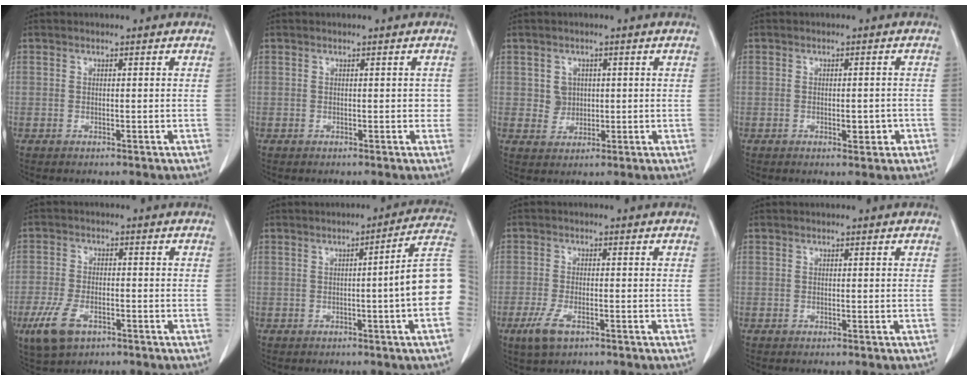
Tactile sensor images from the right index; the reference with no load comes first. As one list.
[{"total": 1.0, "force": [0.0, 0.7, 0.7], "torque": [0.000, 0.004, -0.001]}, {"total": 3.0, "force": [0.6, 2.8, 0.8], "torque": [-0.011, 0.003, 0.015]}, {"total": 2.5, "force": [-0.9, 1.1, 2.1], "torque": [-0.030, 0.001, -0.007]}, {"total": 6.7, "force": [-3.3, 3.4, 4.7], "torque": [-0.105, -0.007, -0.055]}, {"total": 10.5, "force": [-0.9, -1.1, 10.4], "torque": [-0.118, 0.013, -0.024]}, {"total": 4.3, "force": [-2.2, 1.6, 3.3], "torque": [-0.076, -0.007, -0.038]}, {"total": 0.0}]